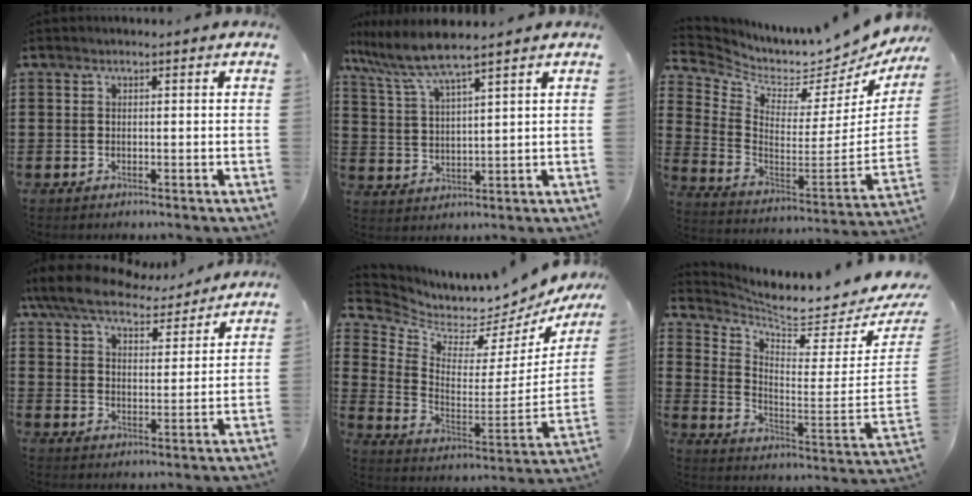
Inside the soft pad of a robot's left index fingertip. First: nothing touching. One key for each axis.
{"total": 6.7, "fx": 5.5, "fy": 0.1, "fz": 3.9, "tx": -0.096, "ty": -0.025, "tz": 0.095}
{"total": 3.5, "fx": 3.1, "fy": 1.2, "fz": 1.1, "tx": -0.049, "ty": -0.058, "tz": 0.043}
{"total": 7.7, "fx": 7.0, "fy": 1.7, "fz": 2.8, "tx": -0.085, "ty": -0.035, "tz": 0.124}
{"total": 4.9, "fx": 4.8, "fy": 0.4, "fz": 0.5, "tx": -0.047, "ty": -0.070, "tz": 0.073}
{"total": 5.8, "fx": 5.6, "fy": -0.4, "fz": 1.7, "tx": -0.051, "ty": -0.076, "tz": 0.084}